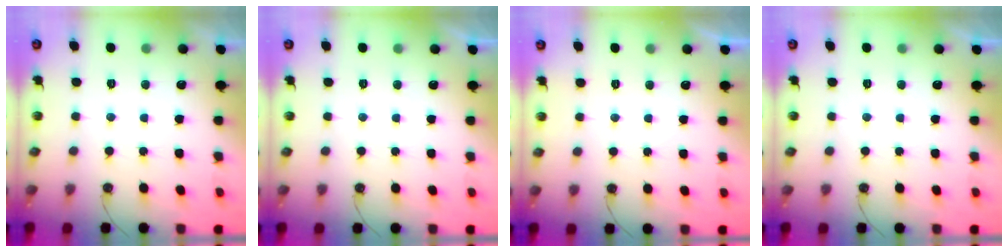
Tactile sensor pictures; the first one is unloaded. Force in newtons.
{"total": 0.0}
{"total": 0.0}
{"total": 0.0}